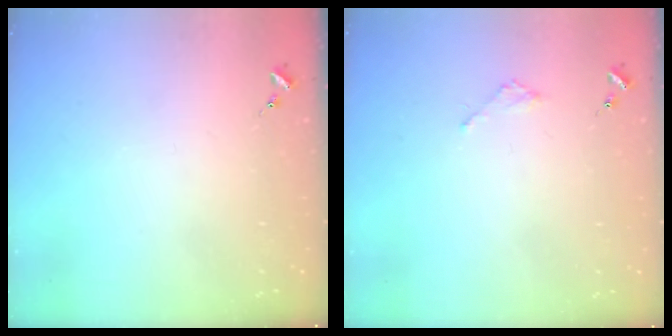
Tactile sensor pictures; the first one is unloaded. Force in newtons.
{"total": 1.8, "press": 1.8, "slide": 0.2}